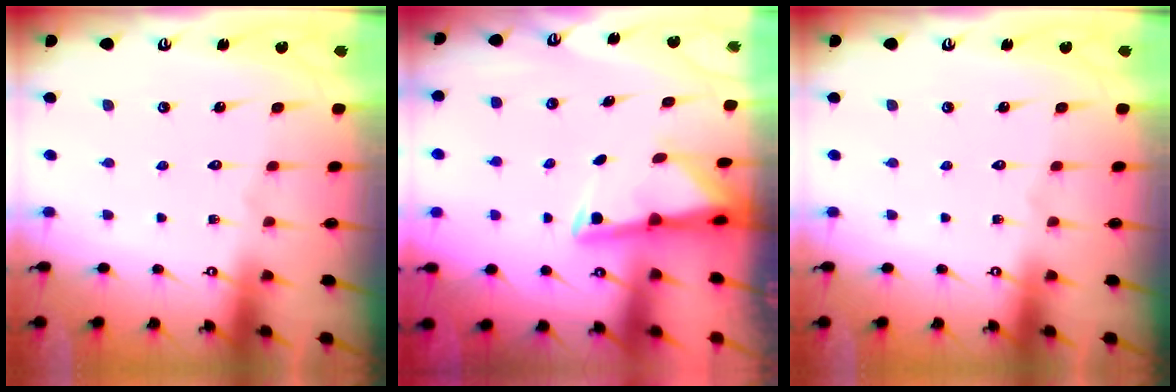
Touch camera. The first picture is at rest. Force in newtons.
{"total": 2.8, "press": 2.7, "slide": 0.7}
{"total": 0.0}